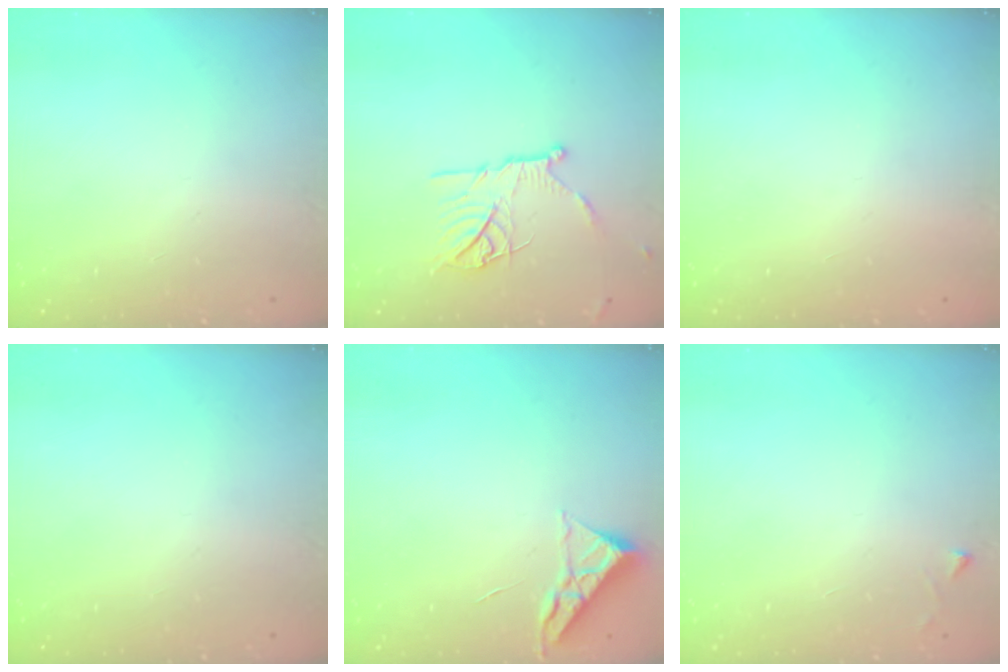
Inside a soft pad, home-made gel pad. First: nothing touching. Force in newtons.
{"total": 12.8, "press": 12.8, "slide": 1.1}
{"total": 1.6, "press": 1.6, "slide": 0.1}
{"total": 0.0}
{"total": 3.8, "press": 3.8, "slide": 0.5}
{"total": 2.3, "press": 2.3, "slide": 0.4}